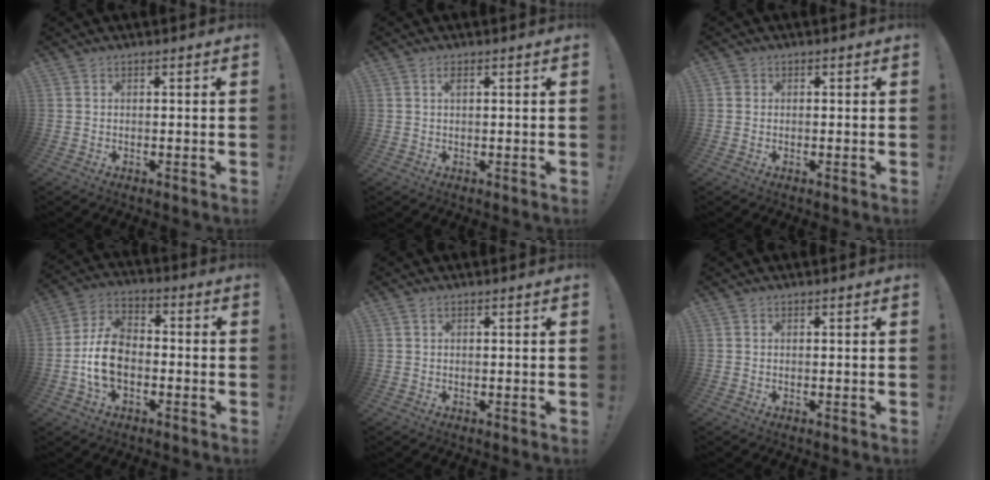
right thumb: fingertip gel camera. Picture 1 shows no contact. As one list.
[{"total": 1.2, "force": [0.5, 0.4, 1.0], "torque": [-0.020, 0.003, 0.008]}, {"total": 1.1, "force": [0.3, 1.1, 0.1], "torque": [-0.007, 0.006, 0.006]}, {"total": 11.9, "force": [-2.8, 8.1, 8.2], "torque": [-0.156, 0.017, -0.050]}, {"total": 0.6, "force": [0.3, 0.3, 0.4], "torque": [-0.005, 0.000, 0.006]}, {"total": 0.0}]